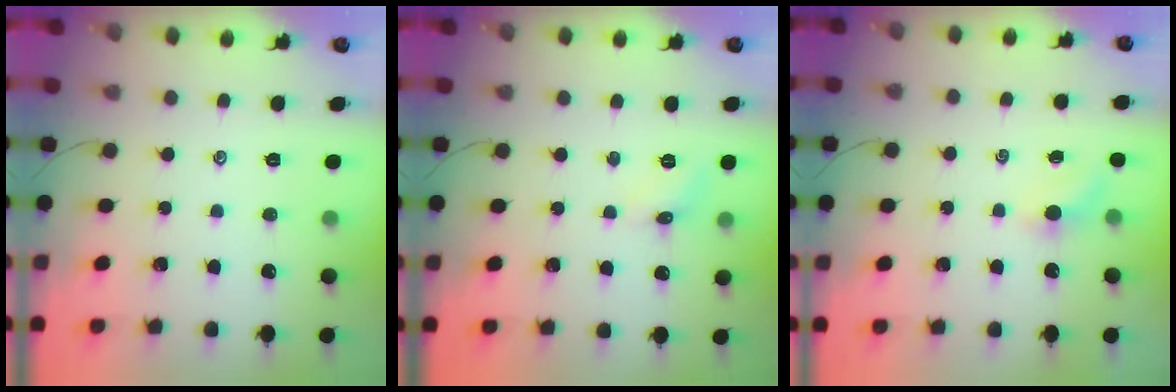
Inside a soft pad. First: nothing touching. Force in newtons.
{"total": 5.9, "press": 5.6, "slide": 1.8}
{"total": 3.3, "press": 3.1, "slide": 1.1}